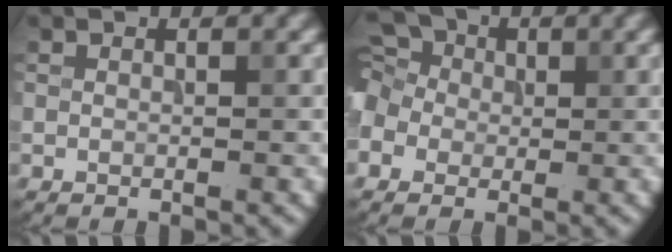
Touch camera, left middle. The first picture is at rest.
{"total": 7.8, "force": [0.8, 6.6, 4.1], "torque": [-0.094, 0.039, -0.035]}